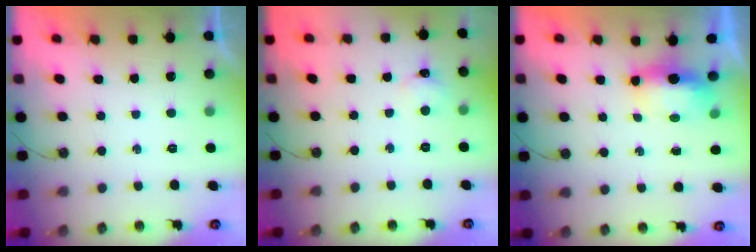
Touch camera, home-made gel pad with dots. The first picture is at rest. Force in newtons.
{"total": 2.6, "press": 2.6, "slide": 0.4}
{"total": 7.8, "press": 6.6, "slide": 4.2}